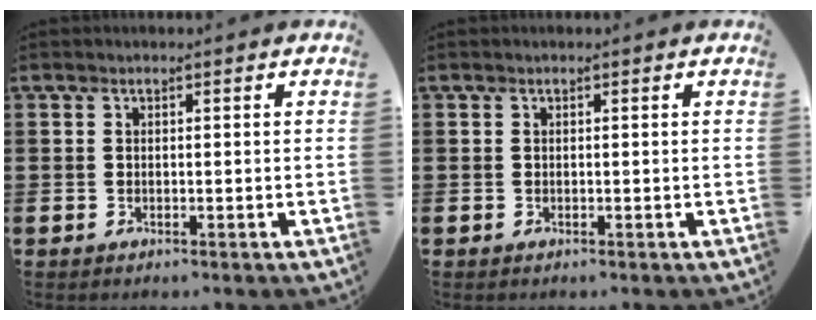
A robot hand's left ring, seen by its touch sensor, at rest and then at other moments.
{"total": 0.0}